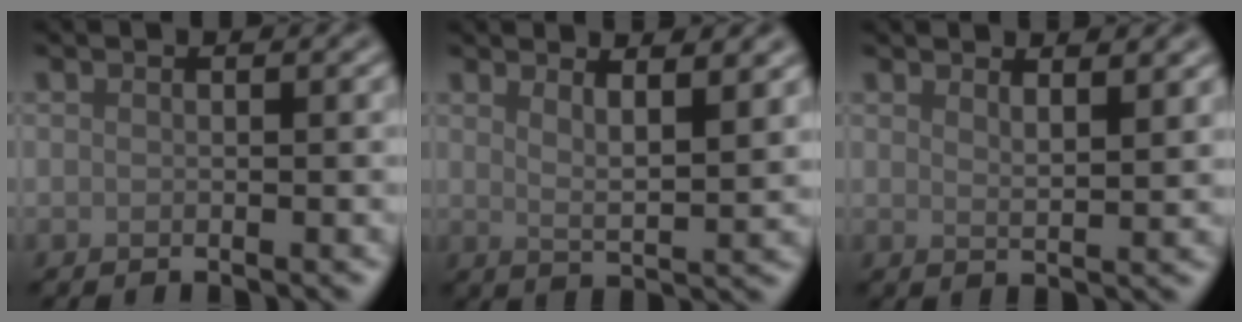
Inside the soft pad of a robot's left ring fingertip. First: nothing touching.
{"total": 4.1, "force": [2.5, 1.1, 3.0], "torque": [-0.038, -0.004, 0.042]}
{"total": 2.4, "force": [1.9, 0.7, 1.4], "torque": [-0.012, -0.001, 0.029]}